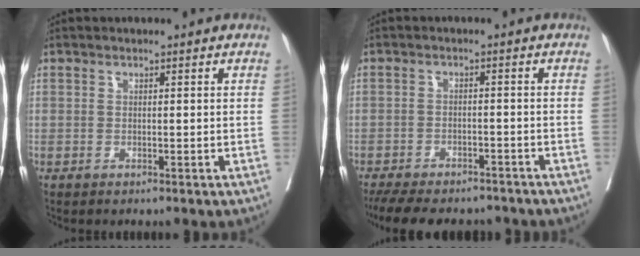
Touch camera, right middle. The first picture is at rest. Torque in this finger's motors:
{"motor_torque": [1.04, -1.10, 0.18, 0.06]}